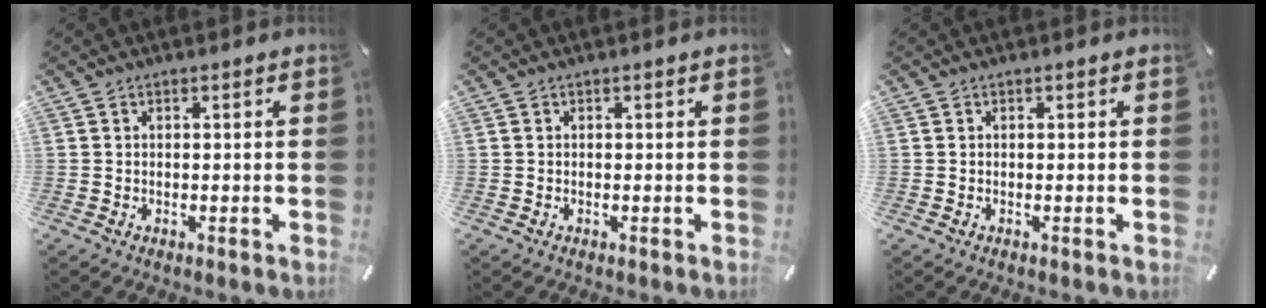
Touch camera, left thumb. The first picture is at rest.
{"total": 0.0}
{"total": 0.0}